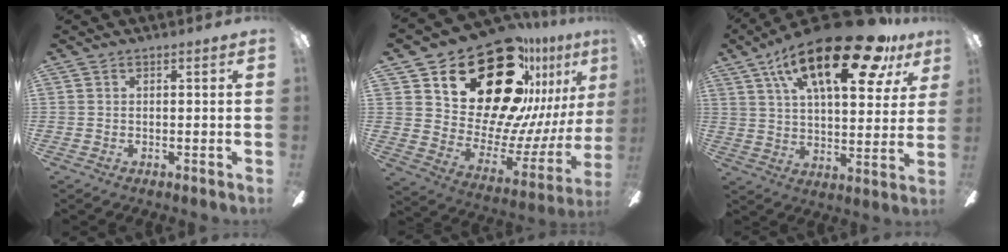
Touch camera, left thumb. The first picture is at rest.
{"total": 30.3, "force": [17.8, 16.4, 18.3], "torque": [-0.259, -0.122, 0.335]}
{"total": 26.1, "force": [14.8, 9.6, 19.2], "torque": [-0.304, -0.070, 0.237]}